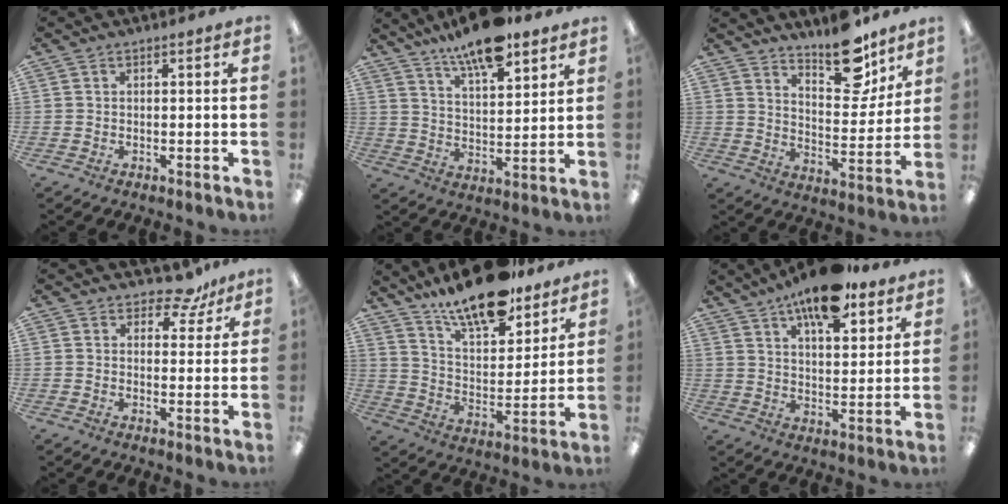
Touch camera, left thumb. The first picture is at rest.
{"total": 13.1, "force": [10.0, 4.1, 7.3], "torque": [-0.118, -0.055, 0.173]}
{"total": 15.0, "force": [11.6, 6.2, 7.1], "torque": [-0.087, -0.082, 0.203]}
{"total": 6.5, "force": [5.2, 3.3, 2.4], "torque": [-0.022, -0.029, 0.089]}
{"total": 17.3, "force": [14.3, 5.4, 8.1], "torque": [-0.145, -0.094, 0.249]}
{"total": 14.2, "force": [9.8, 5.4, 8.7], "torque": [-0.125, -0.047, 0.163]}